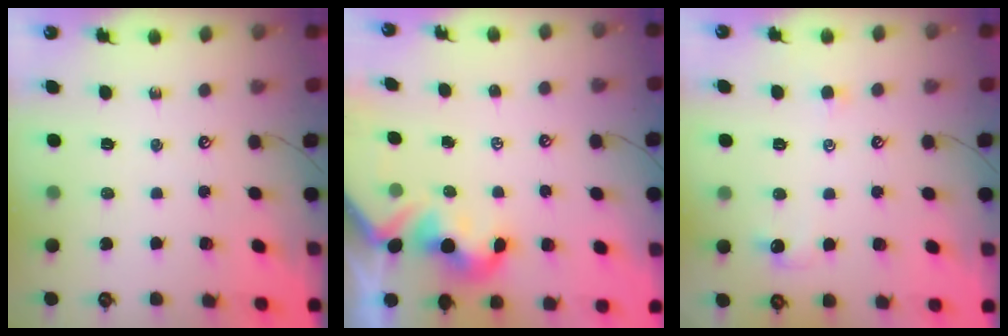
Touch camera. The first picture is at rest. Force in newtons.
{"total": 2.6, "press": 2.6, "slide": 0.5}
{"total": 1.2, "press": 0.9, "slide": 0.7}